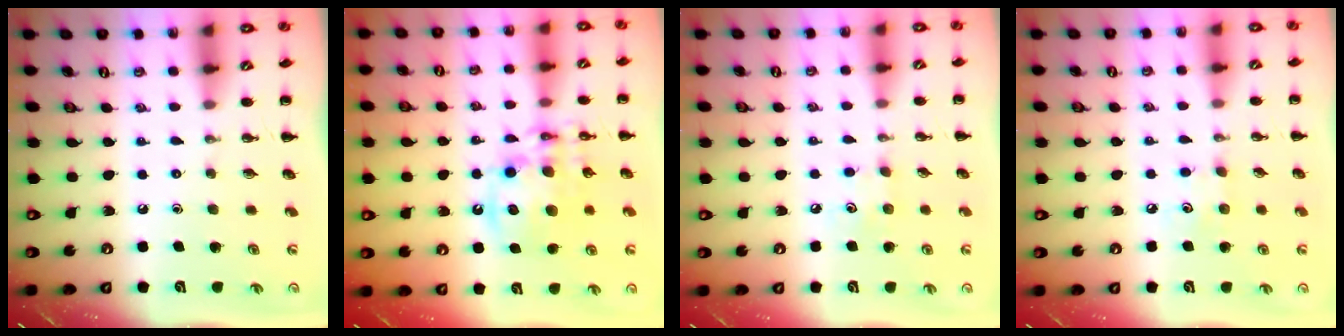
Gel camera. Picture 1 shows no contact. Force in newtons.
{"total": 13.5, "press": 13.2, "slide": 2.8}
{"total": 5.9, "press": 5.7, "slide": 1.5}
{"total": 5.9, "press": 5.7, "slide": 1.5}